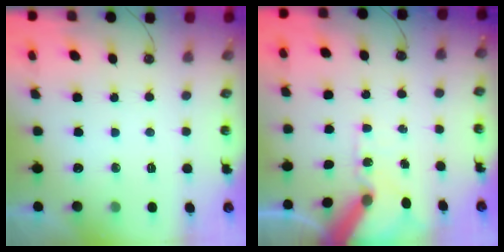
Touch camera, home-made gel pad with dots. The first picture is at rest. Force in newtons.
{"total": 10.8, "press": 10.7, "slide": 1.7}